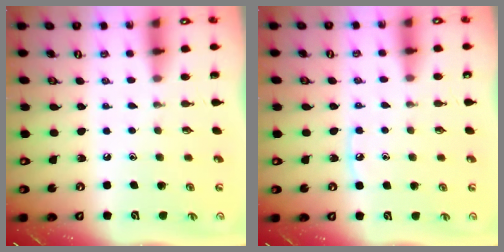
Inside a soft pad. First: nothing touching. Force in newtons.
{"total": 4.1, "press": 4.0, "slide": 0.6}